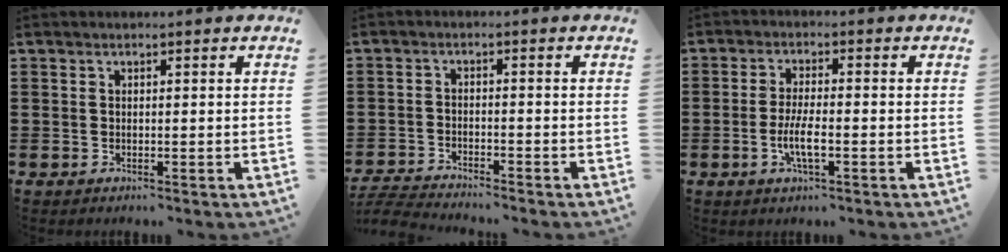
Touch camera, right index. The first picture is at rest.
{"total": 3.7, "force": [-3.7, -0.2, 0.3], "torque": [-0.021, -0.010, -0.082]}
{"total": 4.7, "force": [-1.5, 1.0, 4.4], "torque": [-0.094, -0.006, -0.031]}